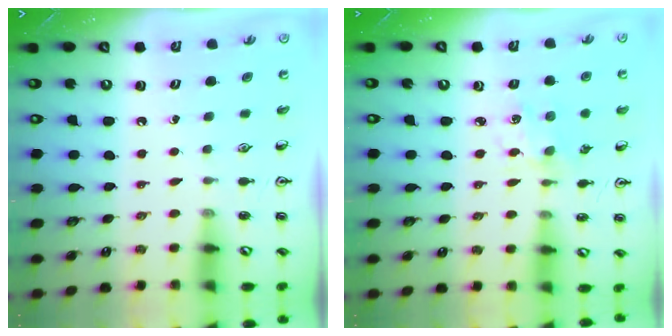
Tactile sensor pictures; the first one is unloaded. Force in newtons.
{"total": 1.9, "press": 1.8, "slide": 0.5}